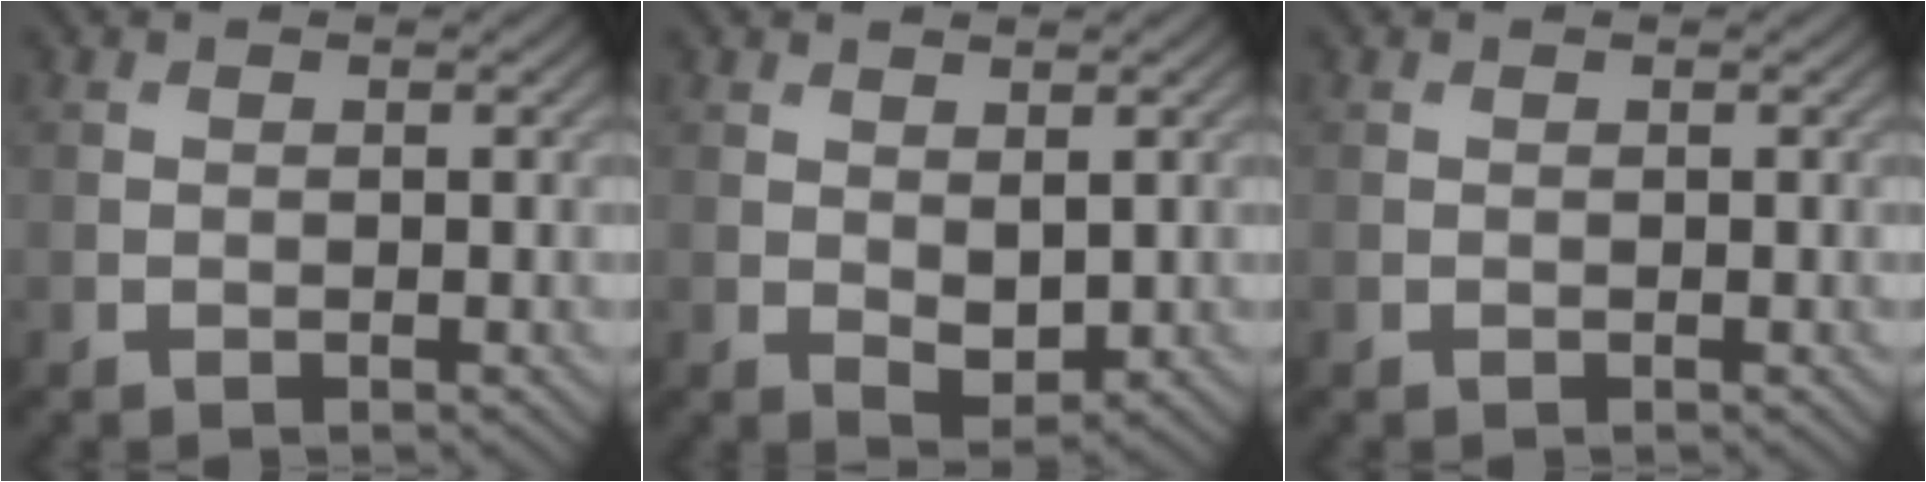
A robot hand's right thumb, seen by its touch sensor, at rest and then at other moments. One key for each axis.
{"total": 2.5, "fx": 0.6, "fy": 1.4, "fz": 1.9, "tx": -0.036, "ty": -0.009, "tz": 0.017}
{"total": 0.0}